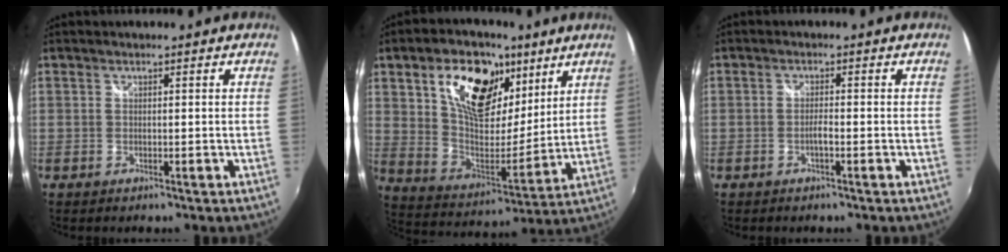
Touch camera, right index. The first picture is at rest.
{"total": 20.2, "force": [10.0, 11.0, 13.6], "torque": [-0.231, 0.011, 0.176]}
{"total": 1.6, "force": [-0.9, 0.1, 1.4], "torque": [-0.029, 0.002, -0.019]}